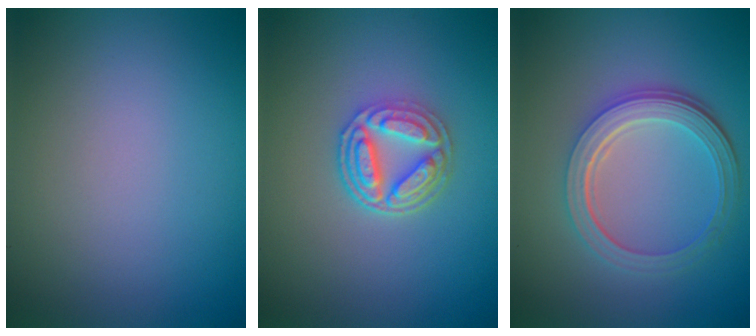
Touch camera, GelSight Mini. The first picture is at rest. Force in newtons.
{"total": 4.5, "press": 3.7, "slide": 2.6}
{"total": 5.4, "press": 3.9, "slide": 3.7}